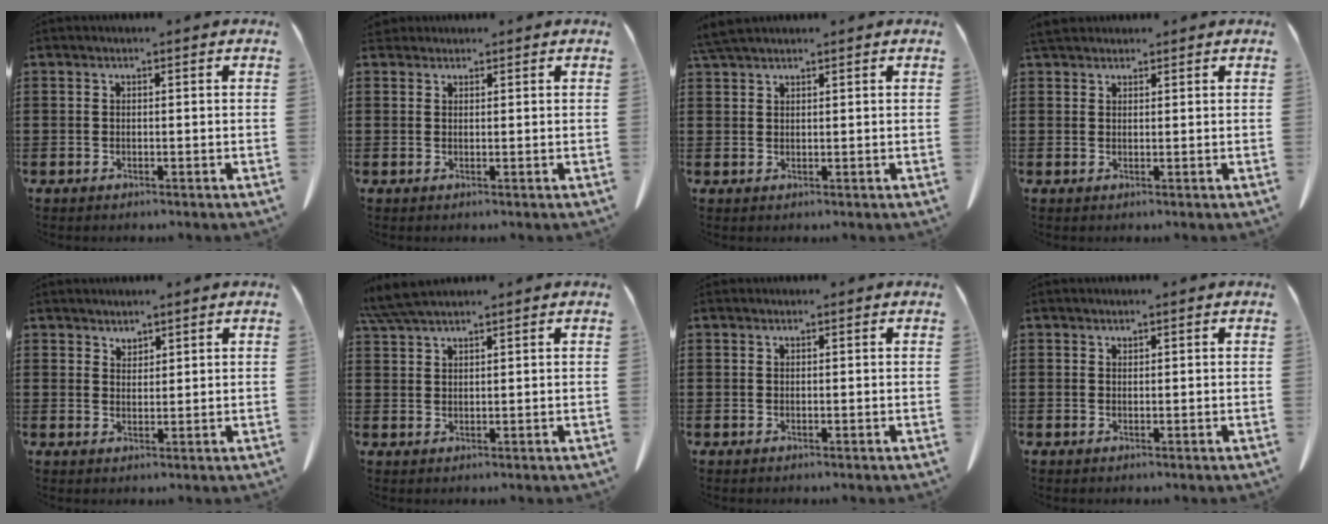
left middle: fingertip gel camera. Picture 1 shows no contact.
{"total": 1.4, "force": [1.3, 0.5, 0.2], "torque": [-0.009, 0.001, 0.026]}
{"total": 2.8, "force": [2.4, 0.4, 1.4], "torque": [-0.034, -0.001, 0.047]}
{"total": 2.4, "force": [2.1, 0.9, 0.9], "torque": [-0.024, 0.003, 0.042]}
{"total": 1.9, "force": [1.8, 0.5, 0.0], "torque": [-0.005, -0.001, 0.037]}
{"total": 4.6, "force": [3.9, 0.4, 2.4], "torque": [-0.057, -0.003, 0.075]}
{"total": 0.0}
{"total": 0.6, "force": [0.6, 0.2, 0.0], "torque": [-0.002, -0.002, 0.012]}